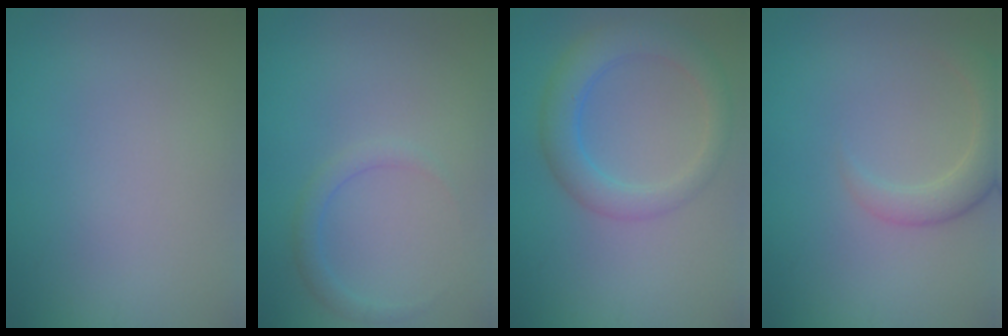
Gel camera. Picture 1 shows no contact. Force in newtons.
{"total": 1.4, "press": 1.4, "slide": 0.2}
{"total": 4.2, "press": 4.2, "slide": 0.1}
{"total": 3.3, "press": 3.3, "slide": 0.4}